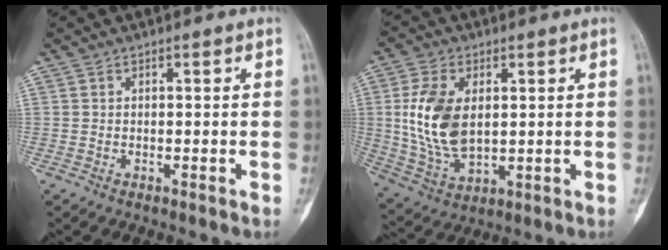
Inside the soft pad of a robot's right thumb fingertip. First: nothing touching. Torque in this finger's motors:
{"motor_torque": [-0.32, 1.25, 0.60, -0.23, 0.04]}